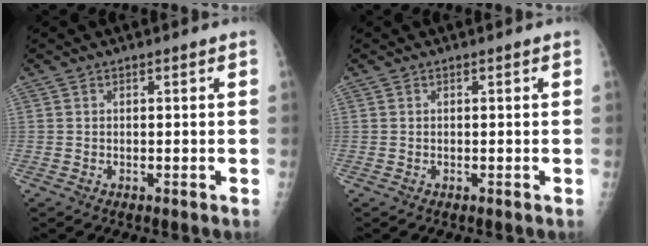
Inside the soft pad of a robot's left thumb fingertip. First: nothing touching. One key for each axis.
{"total": 0.0}